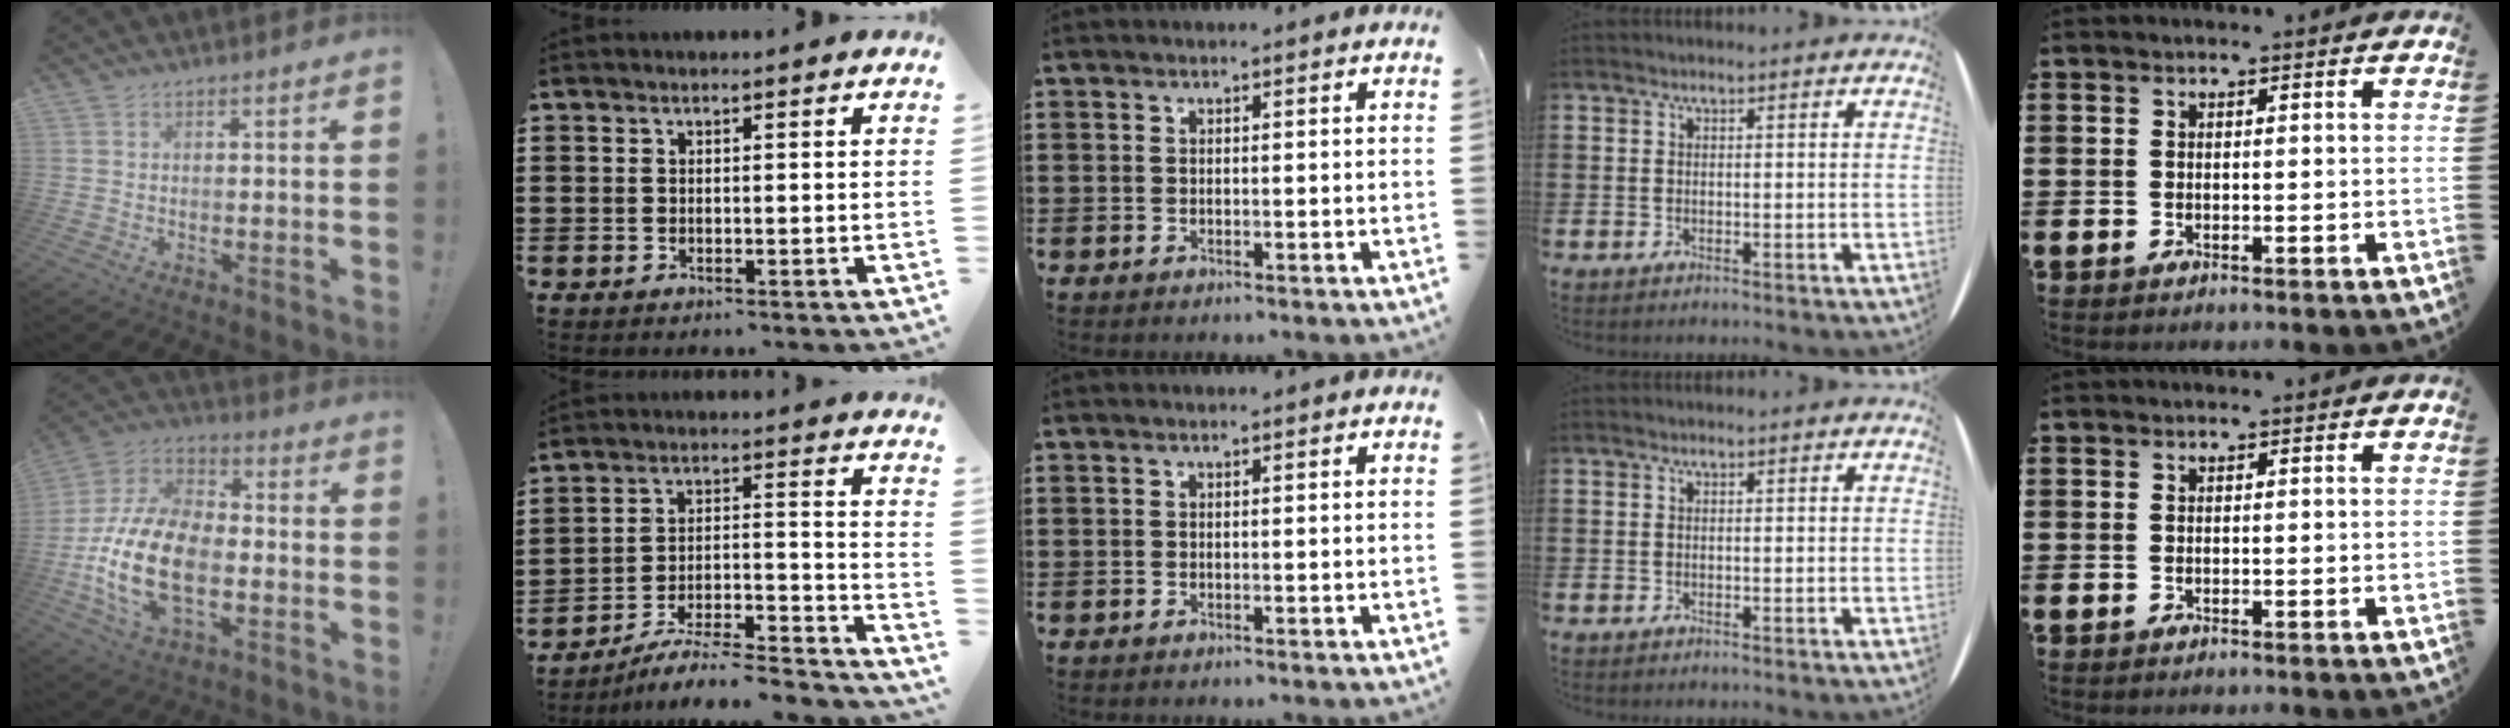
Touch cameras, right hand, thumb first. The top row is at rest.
{"thumb": {"total": 21.8, "force": [-5.8, 13.1, 16.5], "torque": [-0.325, 0.032, -0.089]}, "index": {"total": 6.3, "force": [-5.6, 0.9, 2.8], "torque": [-0.040, -0.004, -0.111]}}